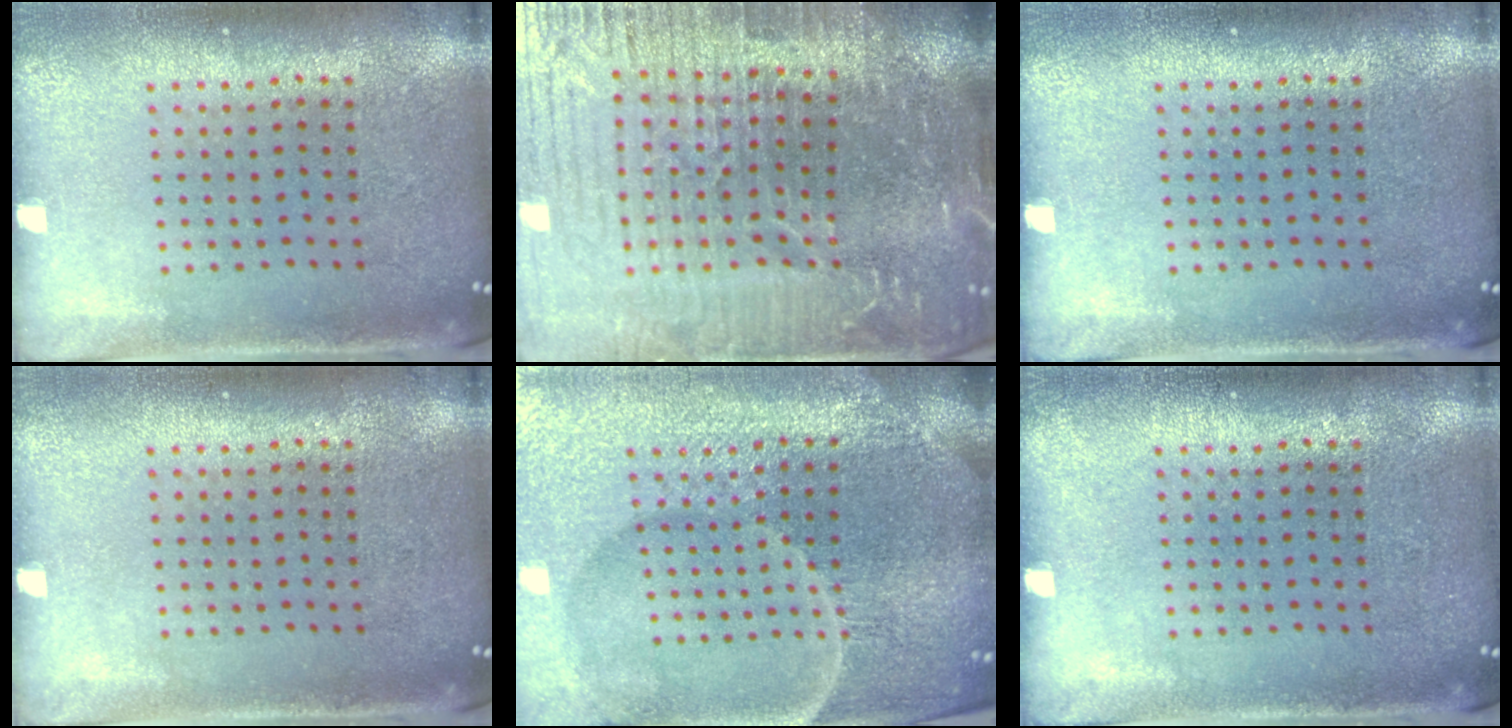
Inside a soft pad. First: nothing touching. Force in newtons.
{"total": 6.8, "press": 6.0, "slide": 3.3}
{"total": 0.0}
{"total": 0.0}
{"total": 6.0, "press": 5.5, "slide": 2.4}
{"total": 0.0}